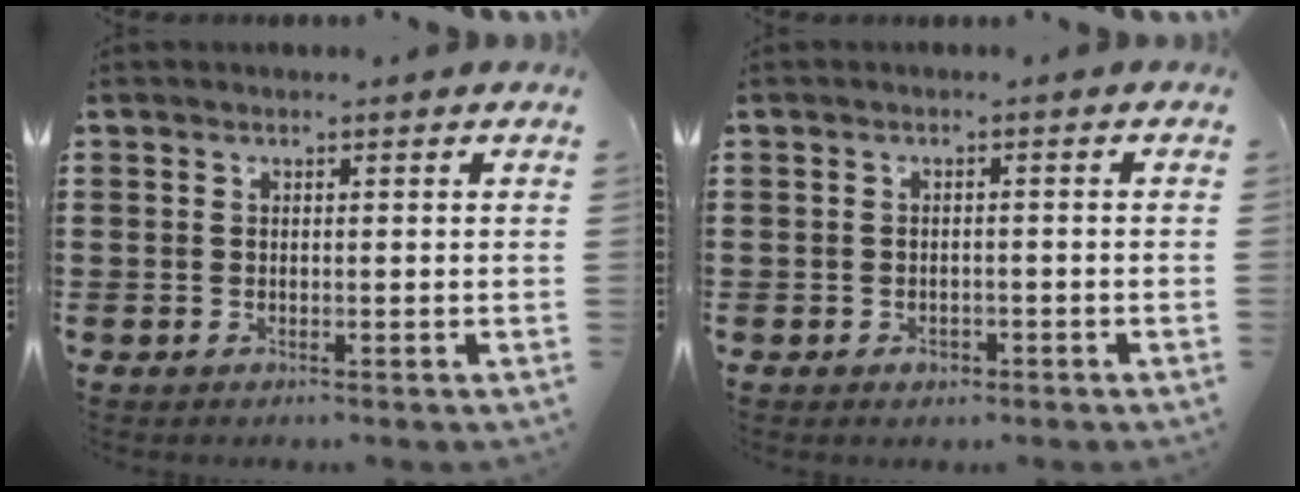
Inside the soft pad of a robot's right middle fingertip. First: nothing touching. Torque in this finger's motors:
{"motor_torque": [0.73, 0.29, 0.06, 0.04]}